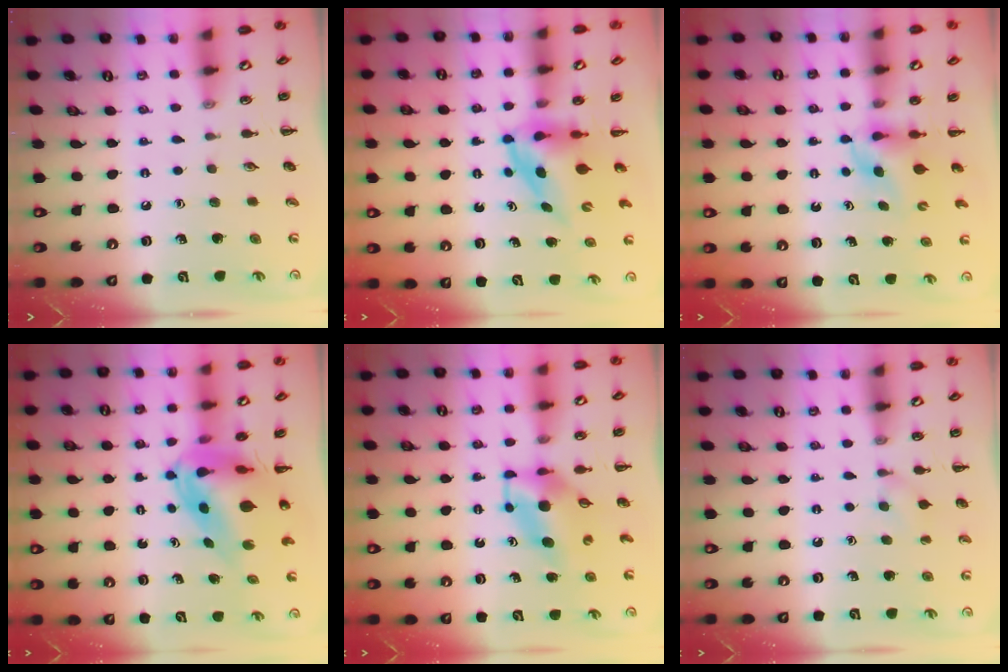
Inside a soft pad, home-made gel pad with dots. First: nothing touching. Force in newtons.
{"total": 3.9, "press": 3.8, "slide": 0.6}
{"total": 4.1, "press": 4.0, "slide": 1.0}
{"total": 8.1, "press": 7.7, "slide": 2.6}
{"total": 5.6, "press": 5.5, "slide": 1.1}
{"total": 5.7, "press": 5.3, "slide": 1.9}